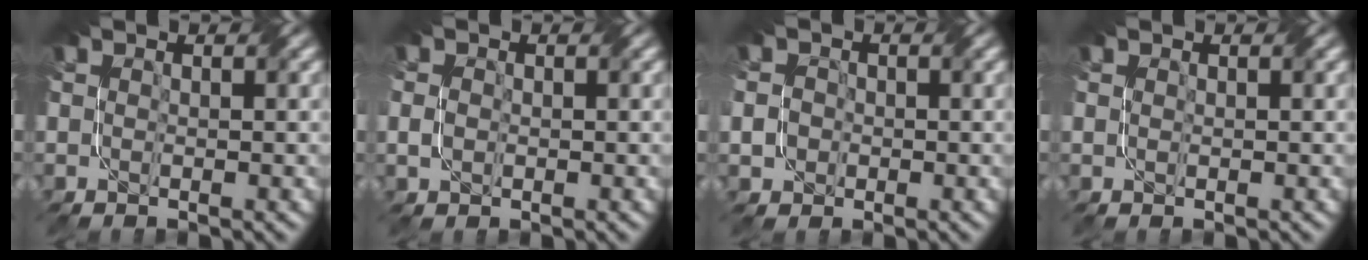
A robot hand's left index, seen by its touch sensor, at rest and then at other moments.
{"total": 1.1, "force": [-0.6, 0.6, 0.7], "torque": [-0.015, 0.001, -0.016]}
{"total": 1.9, "force": [-0.5, 1.7, 0.9], "torque": [-0.018, 0.009, -0.016]}
{"total": 0.0}